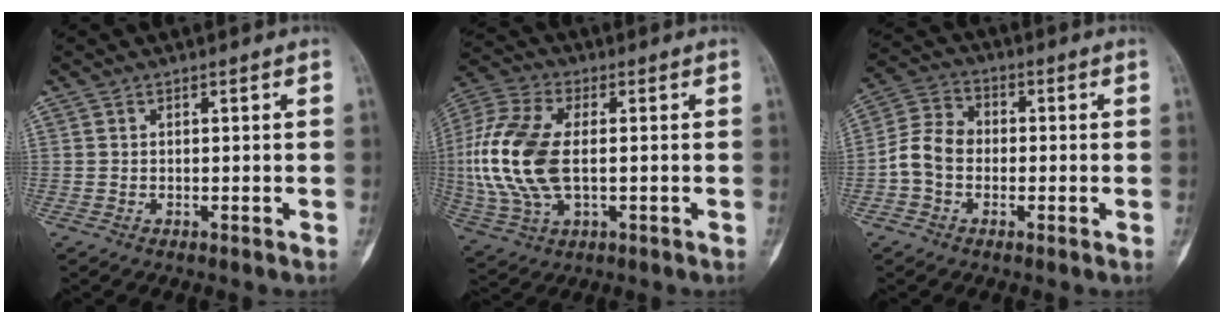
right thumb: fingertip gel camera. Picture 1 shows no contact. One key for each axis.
{"total": 17.6, "fx": -0.2, "fy": 9.7, "fz": 14.7, "tx": -0.337, "ty": 0.005, "tz": -0.001}
{"total": 7.5, "fx": -1.4, "fy": 5.9, "fz": 4.4, "tx": -0.074, "ty": 0.029, "tz": -0.040}